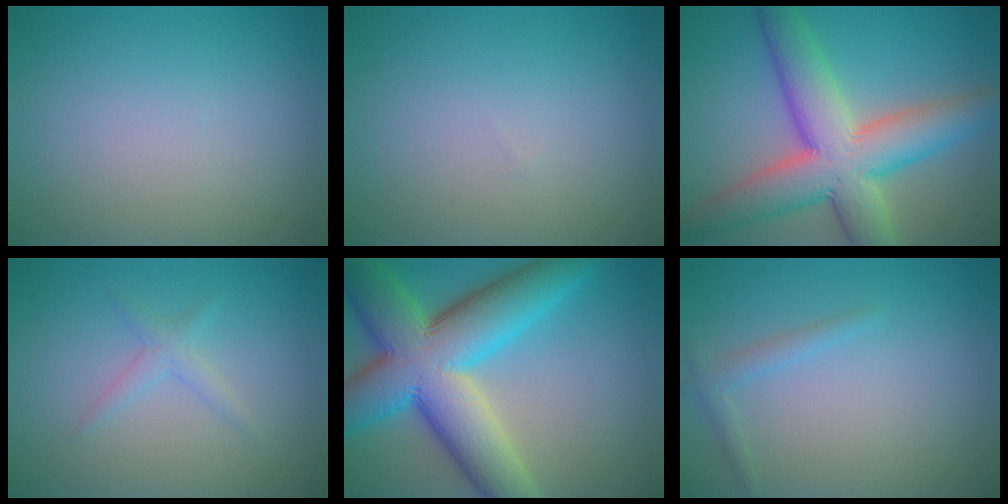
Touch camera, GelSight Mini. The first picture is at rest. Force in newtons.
{"total": 0.0}
{"total": 9.6, "press": 9.6, "slide": 0.4}
{"total": 1.3, "press": 1.3, "slide": 0.0}
{"total": 13.3, "press": 13.3, "slide": 0.4}
{"total": 1.3, "press": 1.3, "slide": 0.1}